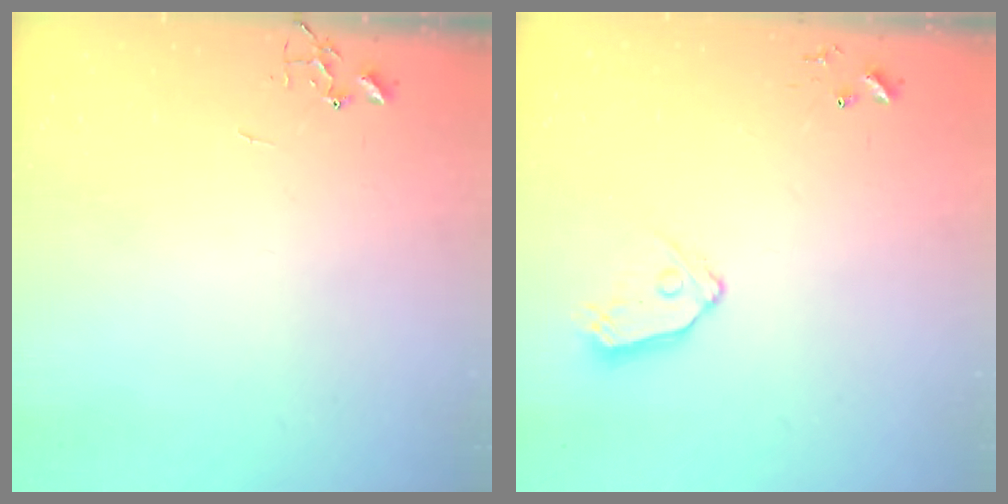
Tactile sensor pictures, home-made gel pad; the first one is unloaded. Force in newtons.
{"total": 8.0, "press": 8.0, "slide": 0.5}